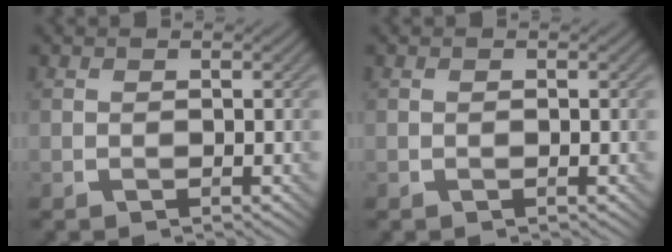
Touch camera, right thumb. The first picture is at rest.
{"total": 0.0}